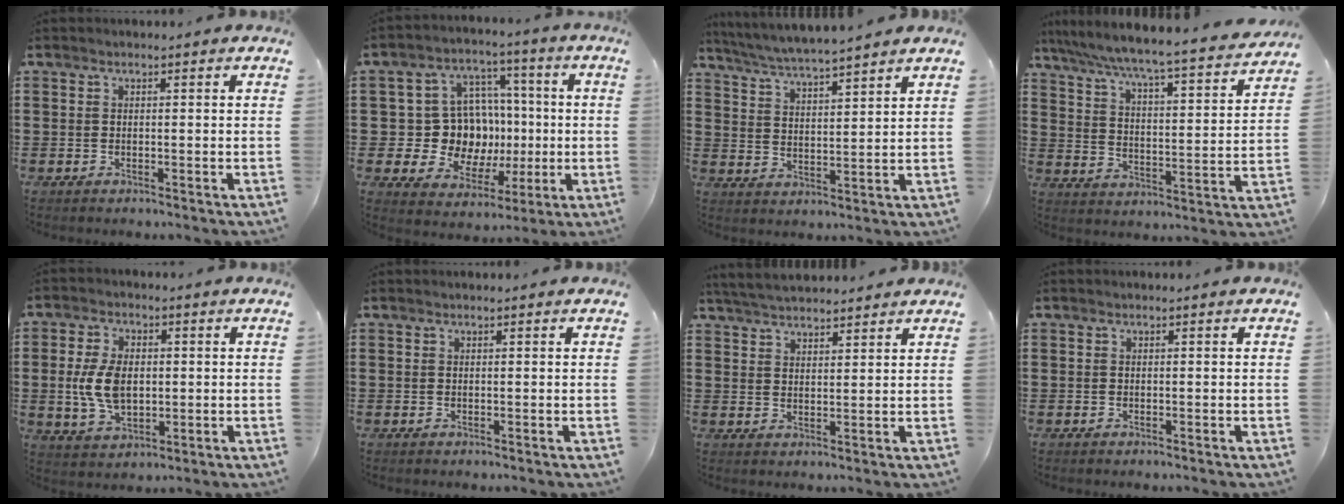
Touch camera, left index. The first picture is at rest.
{"total": 11.6, "force": [0.4, 10.7, 4.4], "torque": [-0.104, 0.007, 0.024]}
{"total": 4.8, "force": [4.7, -0.6, 1.0], "torque": [-0.040, -0.027, 0.080]}
{"total": 5.3, "force": [4.9, -0.6, 2.0], "torque": [-0.064, -0.047, 0.072]}
{"total": 7.5, "force": [0.2, 4.7, 5.9], "torque": [-0.151, 0.002, -0.005]}
{"total": 0.0}
{"total": 4.2, "force": [4.1, 0.2, 0.8], "torque": [-0.028, -0.010, 0.076]}
{"total": 0.0}